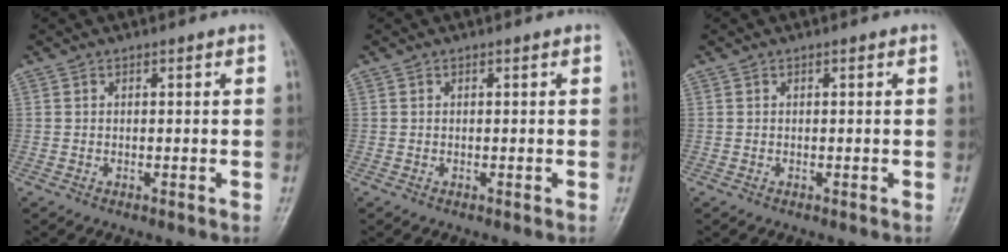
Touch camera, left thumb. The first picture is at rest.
{"total": 0.0}
{"total": 0.0}